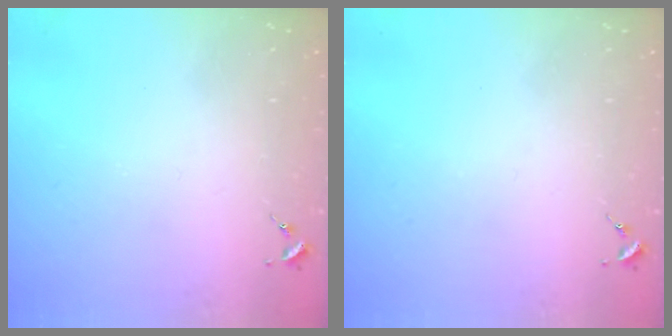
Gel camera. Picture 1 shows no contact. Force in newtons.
{"total": 0.0}